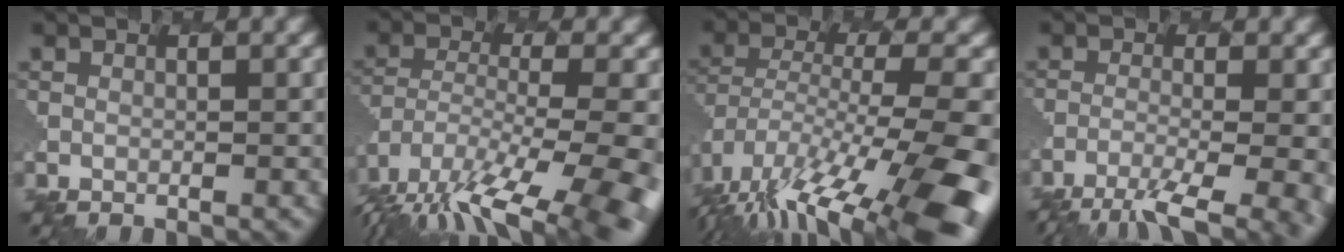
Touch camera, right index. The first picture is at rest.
{"total": 15.1, "force": [-10.7, 5.8, 8.9], "torque": [-0.186, -0.036, -0.135]}
{"total": 15.6, "force": [-10.0, 5.2, 10.7], "torque": [-0.209, -0.025, -0.139]}
{"total": 8.8, "force": [-6.1, 1.9, 6.0], "torque": [-0.106, -0.013, -0.079]}